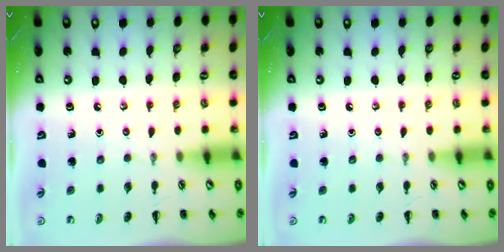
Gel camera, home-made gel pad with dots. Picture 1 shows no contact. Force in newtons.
{"total": 0.0}